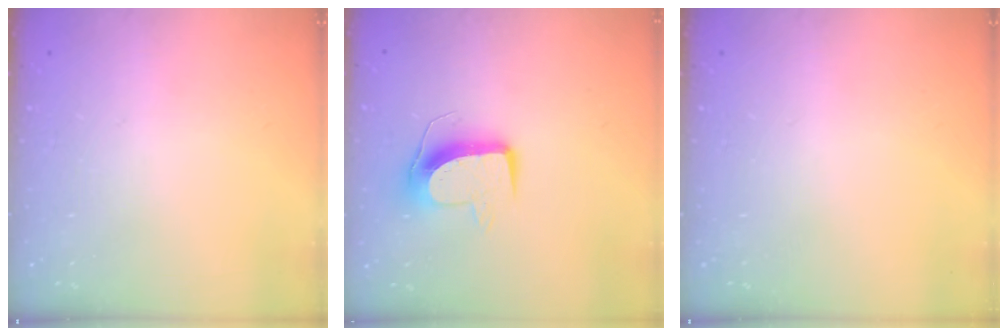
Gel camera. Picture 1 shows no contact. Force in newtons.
{"total": 10.3, "press": 10.3, "slide": 0.7}
{"total": 0.0}